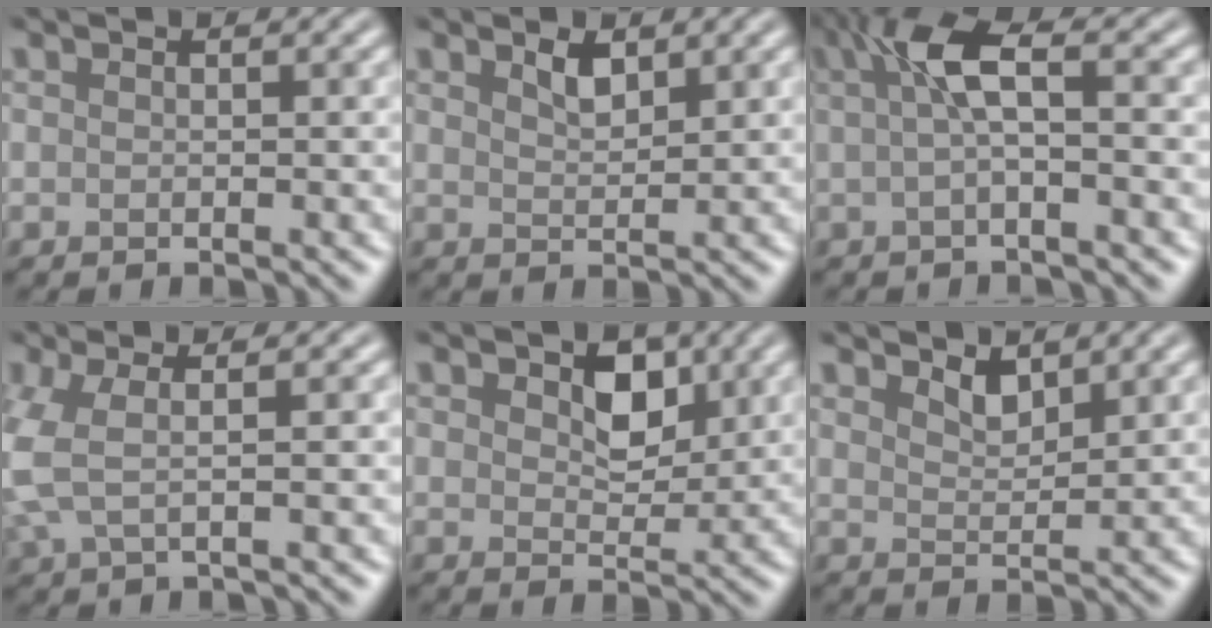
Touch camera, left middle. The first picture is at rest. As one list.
[{"total": 1.5, "force": [1.4, 0.3, 0.6], "torque": [-0.014, 0.006, 0.028]}, {"total": 3.9, "force": [0.8, 0.8, 3.7], "torque": [-0.072, 0.015, 0.014]}, {"total": 3.1, "force": [0.3, 1.1, 2.9], "torque": [-0.078, 0.006, 0.005]}, {"total": 3.3, "force": [1.6, 2.1, 2.1], "torque": [-0.040, 0.004, 0.028]}, {"total": 1.8, "force": [1.7, 0.3, 0.2], "torque": [-0.010, 0.000, 0.036]}]